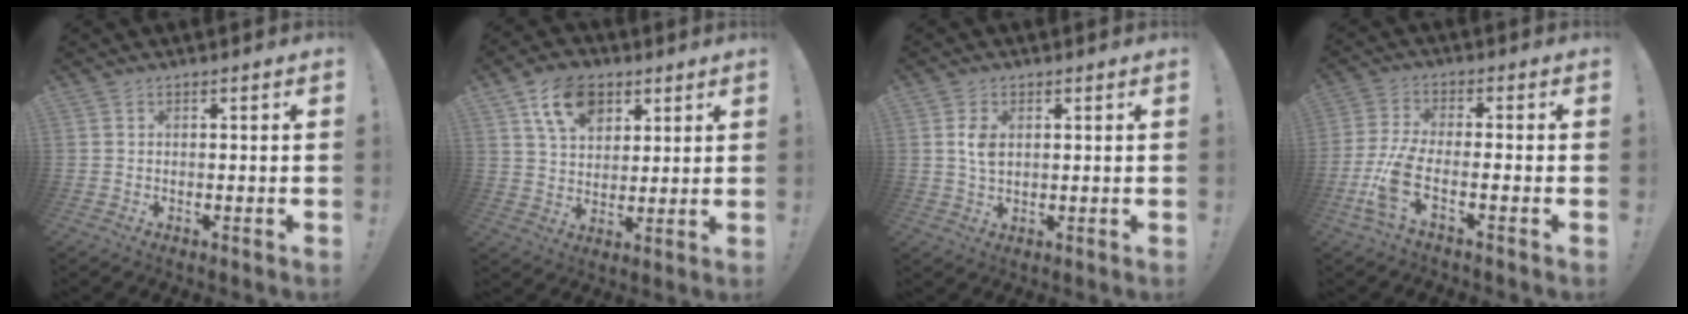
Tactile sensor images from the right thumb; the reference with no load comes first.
{"total": 12.7, "force": [6.6, 8.7, 6.5], "torque": [-0.109, -0.016, 0.126]}
{"total": 4.6, "force": [1.0, 2.8, 3.5], "torque": [-0.060, -0.003, 0.013]}
{"total": 9.9, "force": [-3.7, 2.9, 8.7], "torque": [-0.195, -0.012, -0.071]}